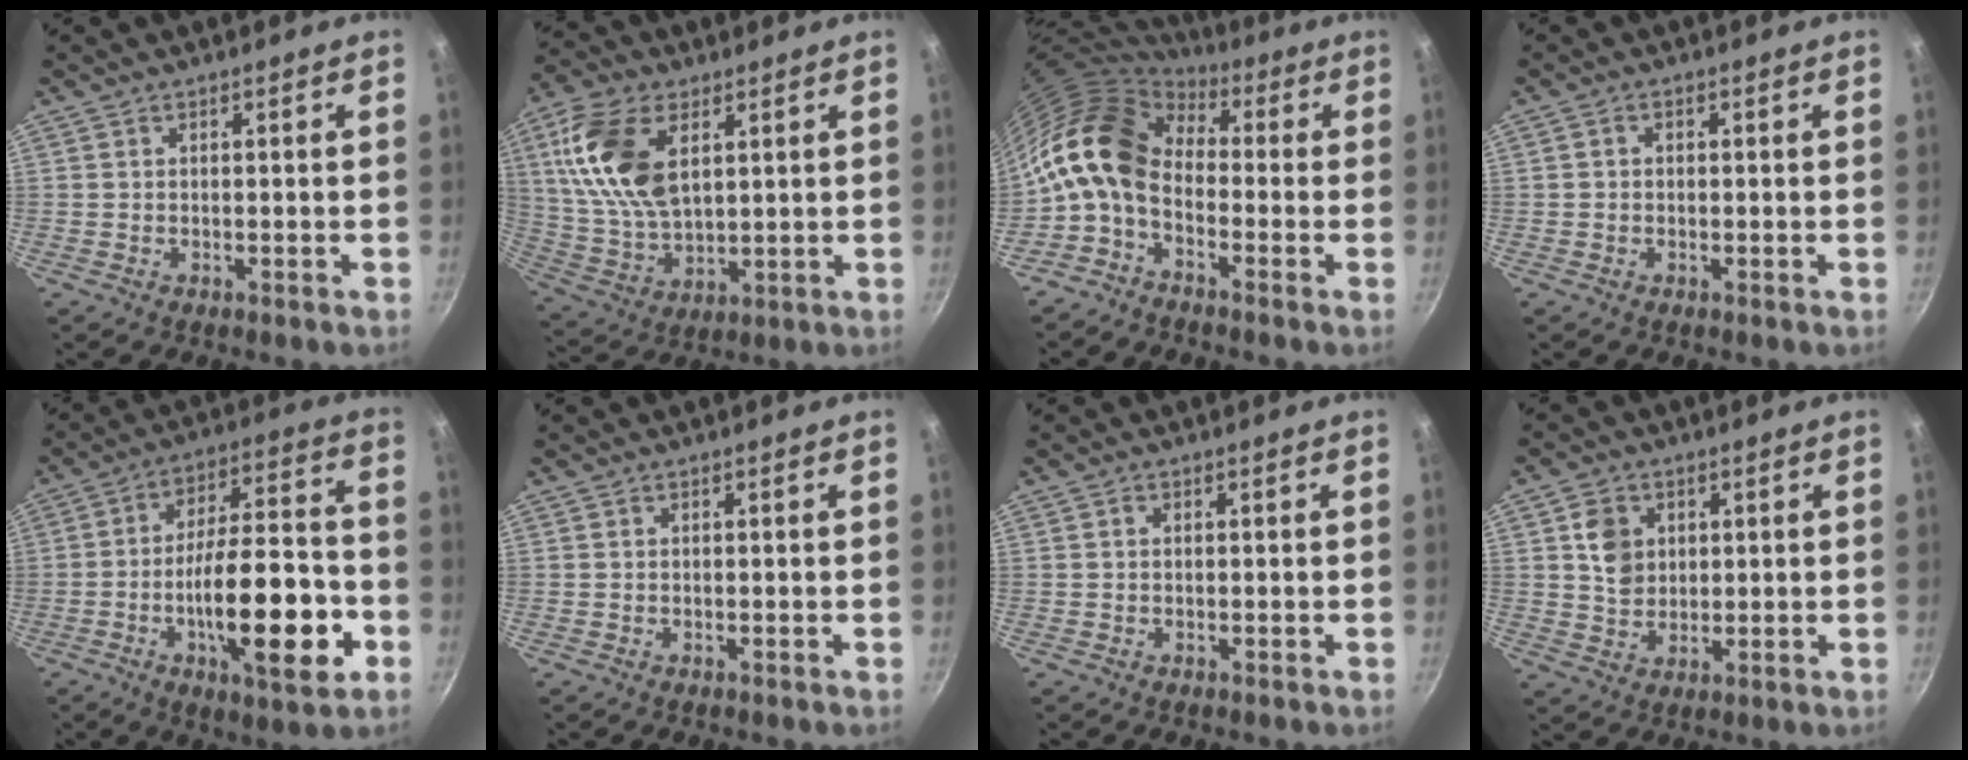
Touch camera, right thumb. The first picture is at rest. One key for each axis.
{"total": 16.3, "fx": 5.4, "fy": 9.1, "fz": 12.3, "tx": -0.227, "ty": -0.010, "tz": 0.112}
{"total": 13.6, "fx": -0.9, "fy": 9.1, "fz": 10.0, "tx": -0.175, "ty": 0.032, "tz": -0.039}
{"total": 1.1, "fx": 0.0, "fy": 0.9, "fz": 0.6, "tx": -0.010, "ty": 0.006, "tz": -0.001}
{"total": 20.7, "fx": -6.5, "fy": 7.0, "fz": 18.4, "tx": -0.265, "ty": 0.041, "tz": -0.098}
{"total": 0.0}
{"total": 0.7, "fx": 0.2, "fy": 0.5, "fz": 0.4, "tx": -0.005, "ty": 0.004, "tz": 0.002}
{"total": 6.6, "fx": 1.8, "fy": 5.3, "fz": 3.5, "tx": -0.041, "ty": -0.006, "tz": 0.033}